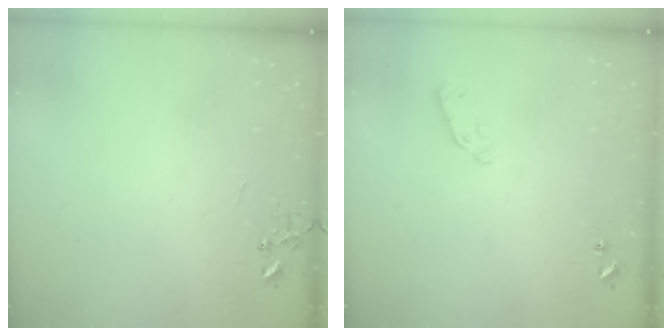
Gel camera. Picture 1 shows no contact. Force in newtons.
{"total": 5.3, "press": 5.3, "slide": 0.7}